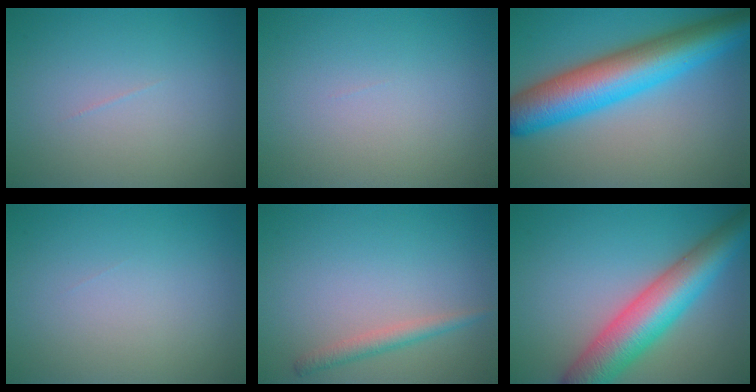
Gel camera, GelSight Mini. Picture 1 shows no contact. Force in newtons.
{"total": 0.0}
{"total": 10.5, "press": 10.5, "slide": 0.3}
{"total": 0.0}
{"total": 1.8, "press": 1.8, "slide": 0.1}
{"total": 8.7, "press": 8.7, "slide": 0.2}